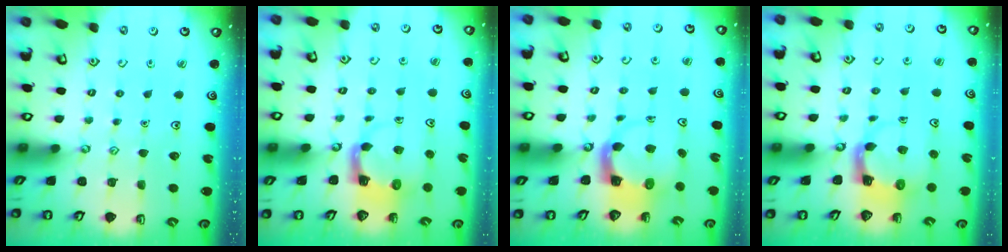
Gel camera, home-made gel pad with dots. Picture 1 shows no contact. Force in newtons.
{"total": 3.9, "press": 3.8, "slide": 0.7}
{"total": 3.9, "press": 3.9, "slide": 0.6}
{"total": 3.8, "press": 3.8, "slide": 0.7}